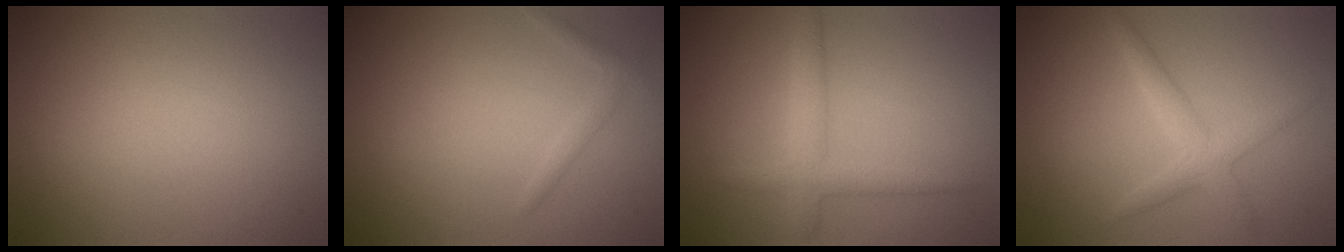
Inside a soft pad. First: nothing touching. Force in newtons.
{"total": 1.1, "press": 1.1, "slide": 0.0}
{"total": 2.9, "press": 2.9, "slide": 0.1}
{"total": 2.5, "press": 2.5, "slide": 0.1}